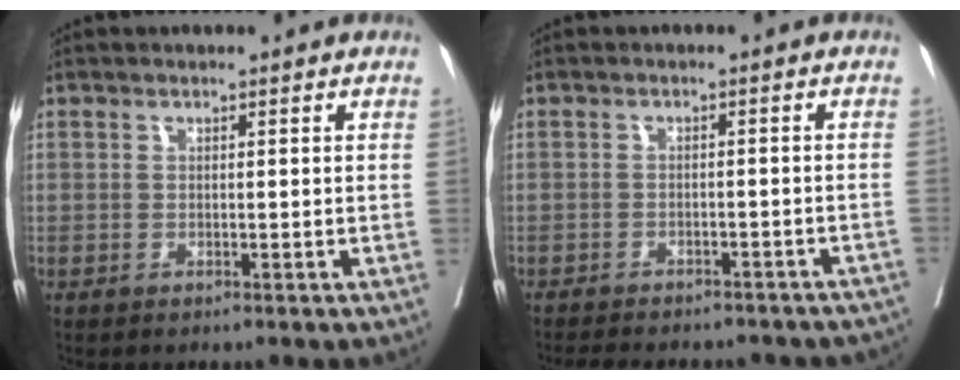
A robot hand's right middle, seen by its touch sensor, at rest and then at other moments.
{"total": 17.8, "force": [-15.6, 5.9, 6.3], "torque": [-0.130, -0.008, -0.175]}